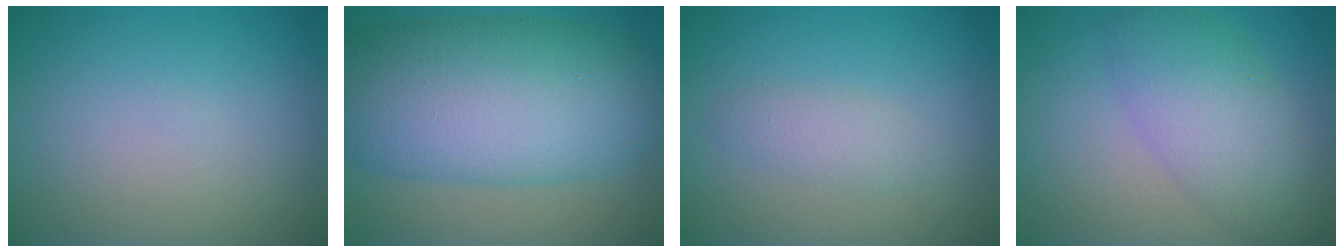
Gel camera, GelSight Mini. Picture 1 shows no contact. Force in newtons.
{"total": 13.7, "press": 13.7, "slide": 0.2}
{"total": 1.8, "press": 1.8, "slide": 0.0}
{"total": 5.6, "press": 5.6, "slide": 0.4}